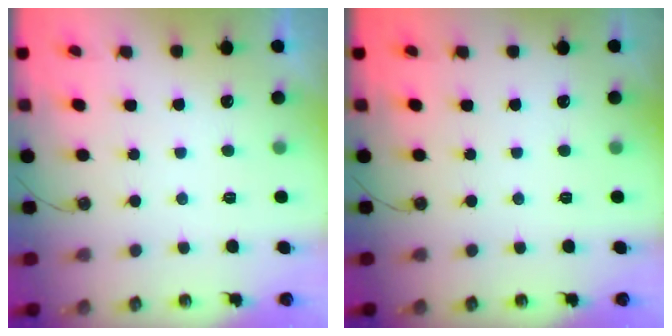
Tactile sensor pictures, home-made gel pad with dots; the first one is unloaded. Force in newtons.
{"total": 0.0}